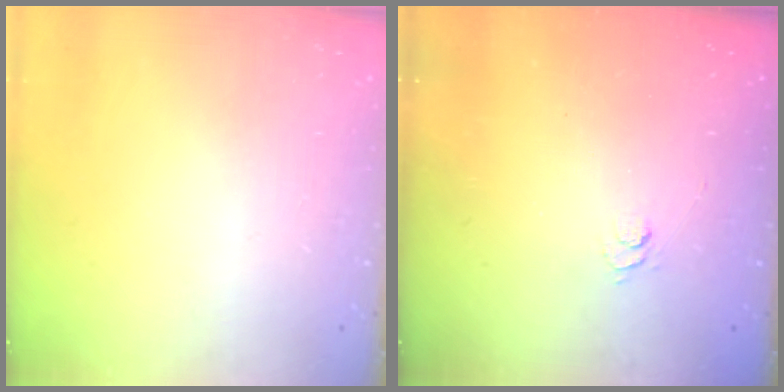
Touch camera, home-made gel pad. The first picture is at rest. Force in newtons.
{"total": 2.7, "press": 2.2, "slide": 1.5}